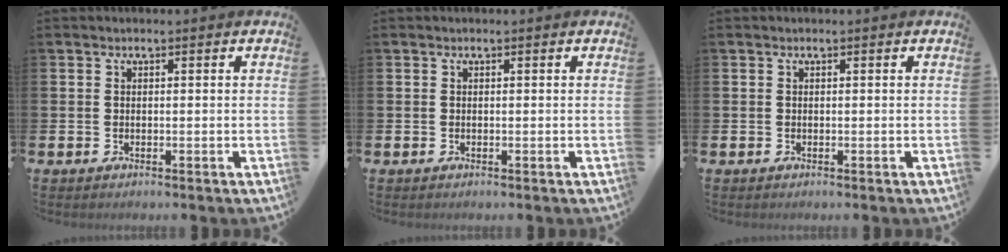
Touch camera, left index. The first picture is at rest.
{"total": 0.0}
{"total": 0.0}